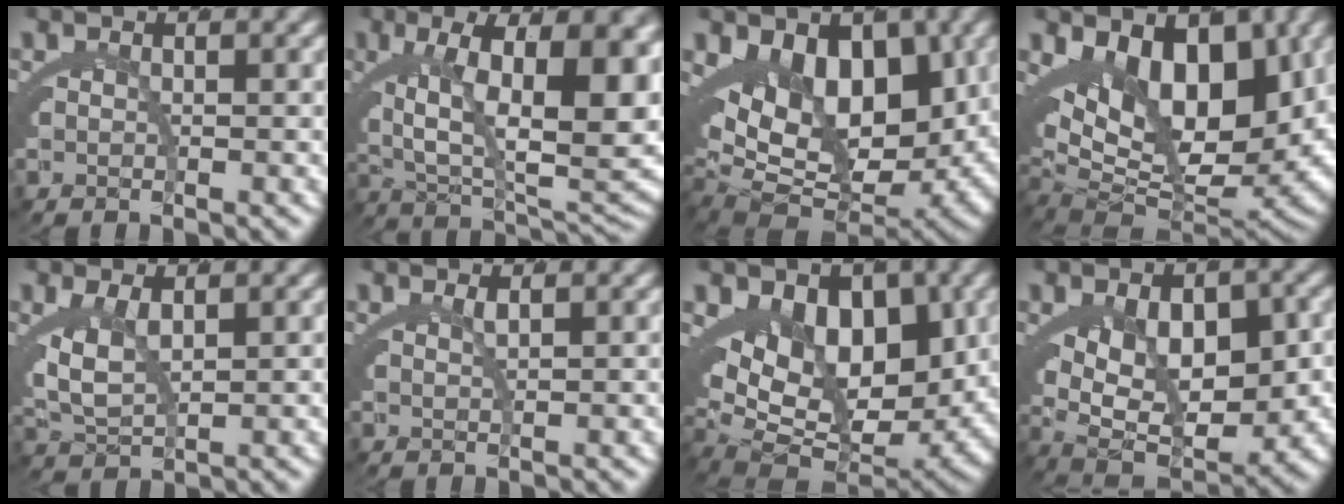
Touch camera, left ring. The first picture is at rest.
{"total": 14.3, "force": [0.9, 6.8, 12.6], "torque": [-0.168, -0.005, 0.034]}
{"total": 17.2, "force": [-1.7, 12.3, 11.9], "torque": [-0.228, -0.057, -0.001]}
{"total": 14.9, "force": [-1.7, 9.9, 11.1], "torque": [-0.206, -0.061, 0.005]}
{"total": 4.0, "force": [0.4, 2.5, 3.1], "torque": [-0.081, -0.013, 0.021]}
{"total": 1.1, "force": [0.7, -0.7, 0.4], "torque": [-0.001, 0.000, 0.016]}
{"total": 15.2, "force": [-1.4, 10.7, 10.7], "torque": [-0.203, -0.059, 0.004]}
{"total": 12.0, "force": [-0.8, 8.2, 8.7], "torque": [-0.141, -0.033, 0.005]}